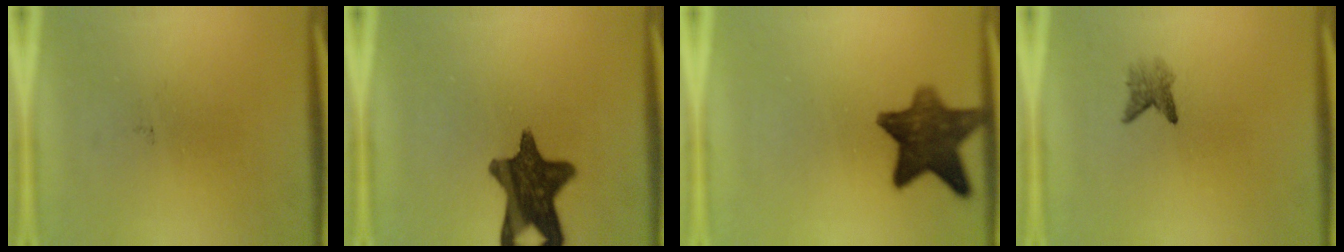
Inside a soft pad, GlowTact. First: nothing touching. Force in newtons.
{"total": 13.7}
{"total": 11.0}
{"total": 2.0}